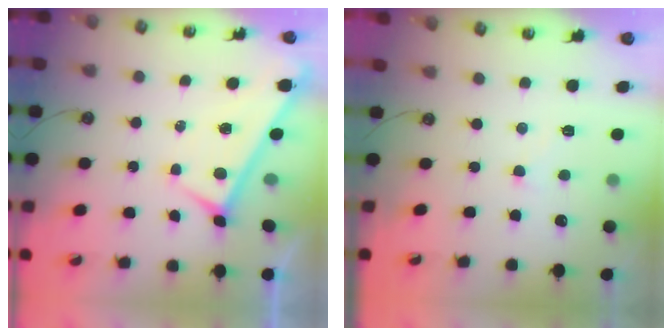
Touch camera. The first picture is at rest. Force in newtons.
{"total": 0.9, "press": 0.6, "slide": 0.6}